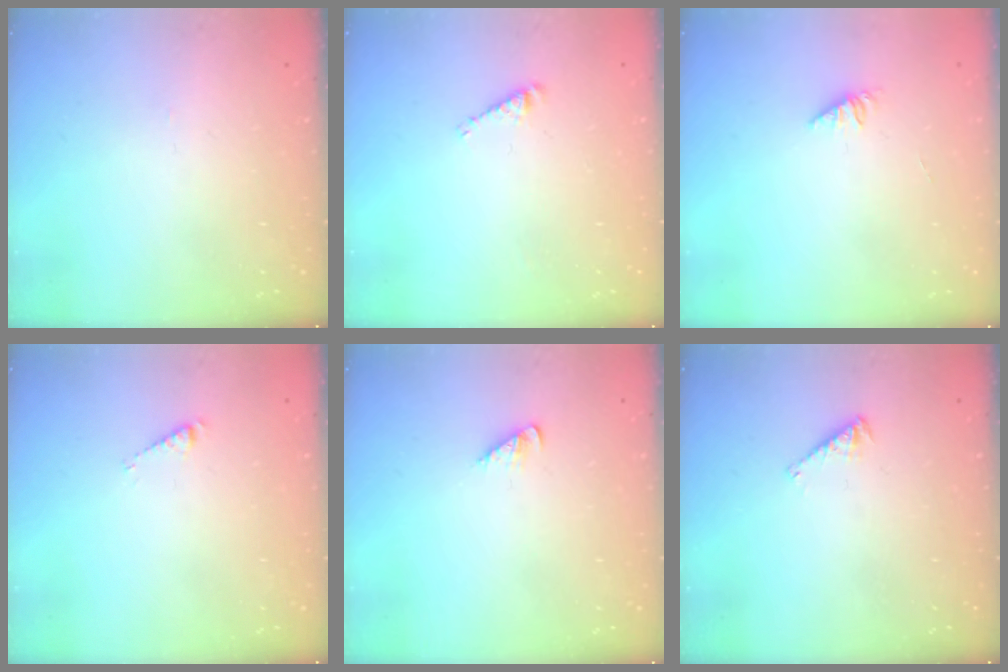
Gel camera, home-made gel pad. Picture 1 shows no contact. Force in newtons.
{"total": 3.0, "press": 3.0, "slide": 0.4}
{"total": 1.1, "press": 1.0, "slide": 0.3}
{"total": 2.7, "press": 2.7, "slide": 0.2}
{"total": 1.6, "press": 1.6, "slide": 0.3}
{"total": 2.5, "press": 2.5, "slide": 0.4}